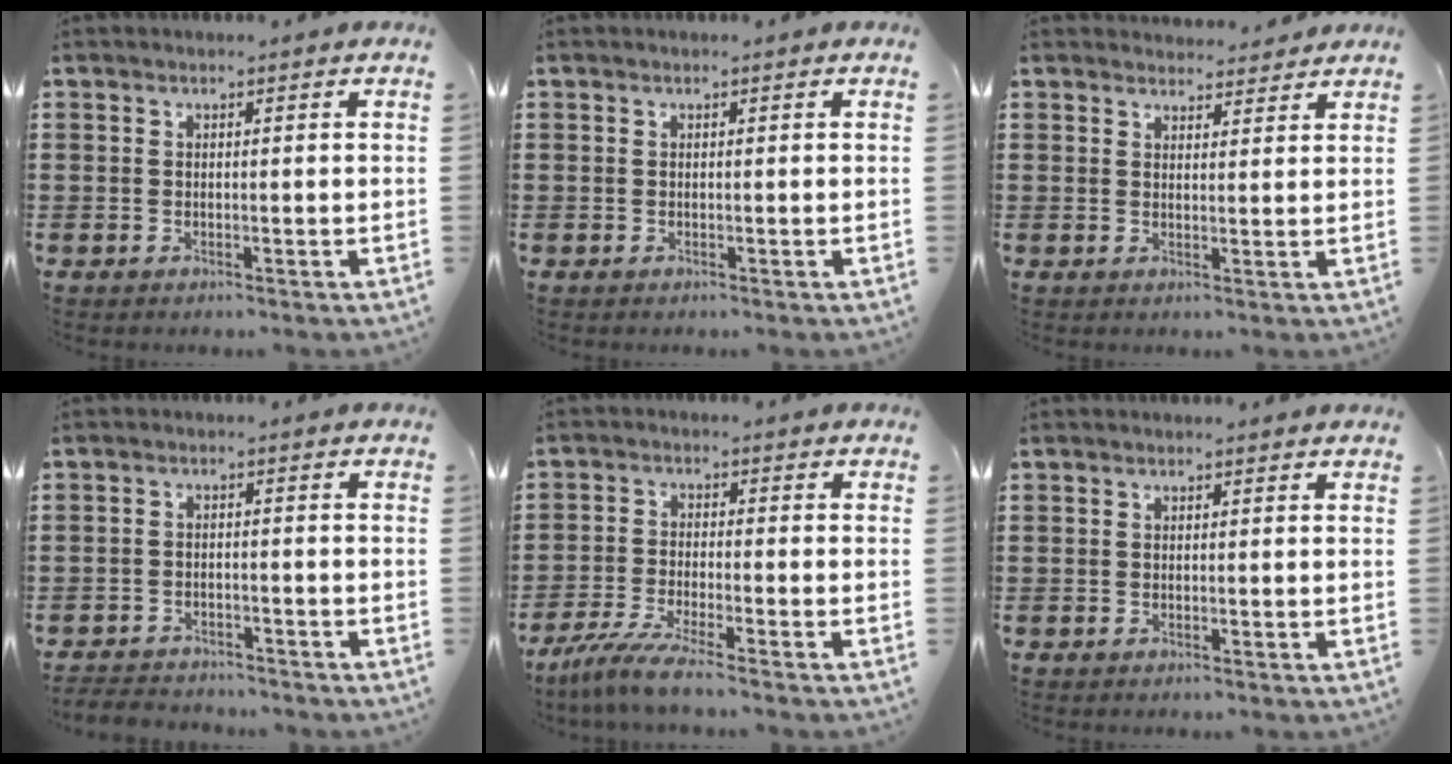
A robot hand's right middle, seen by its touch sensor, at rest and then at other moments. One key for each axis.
{"total": 0.0}
{"total": 2.8, "fx": 2.7, "fy": 0.5, "fz": -0.2, "tx": 0.004, "ty": -0.007, "tz": 0.050}
{"total": 2.8, "fx": -2.7, "fy": 0.6, "fz": -0.2, "tx": -0.005, "ty": -0.001, "tz": -0.060}
{"total": 5.3, "fx": -4.6, "fy": -0.2, "fz": 2.7, "tx": -0.072, "ty": -0.022, "tz": -0.094}
{"total": 0.0}